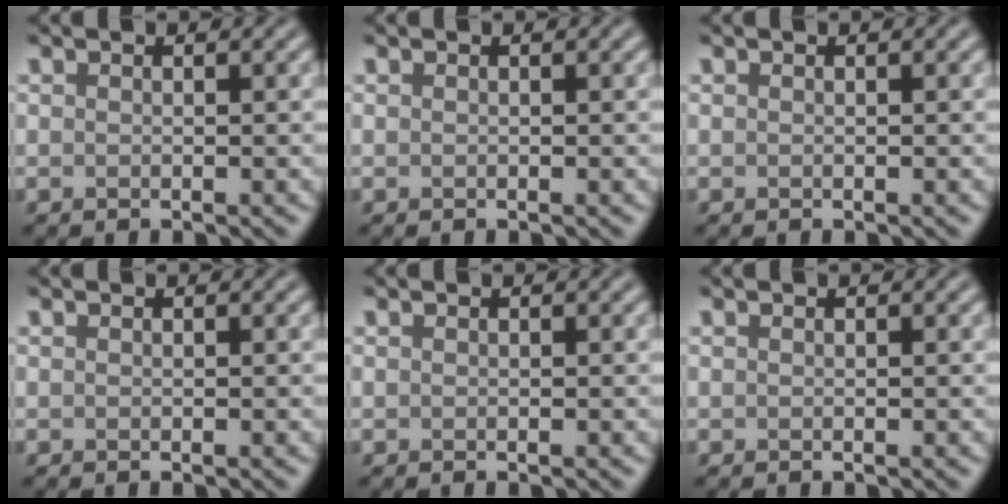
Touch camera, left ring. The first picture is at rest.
{"total": 0.0}
{"total": 0.0}
{"total": 0.0}
{"total": 0.0}
{"total": 0.0}